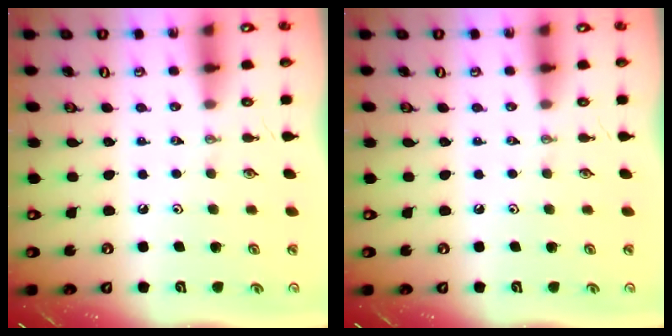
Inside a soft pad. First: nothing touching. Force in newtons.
{"total": 0.0}